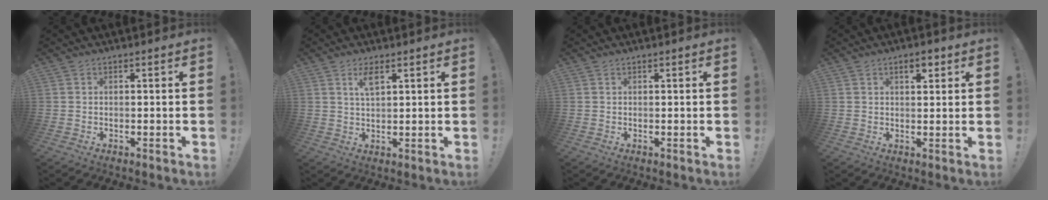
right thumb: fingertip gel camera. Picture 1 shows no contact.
{"total": 4.4, "force": [2.4, 1.4, 3.4], "torque": [-0.058, -0.007, 0.039]}
{"total": 0.0}
{"total": 3.7, "force": [2.1, 1.7, 2.5], "torque": [-0.025, -0.008, 0.032]}